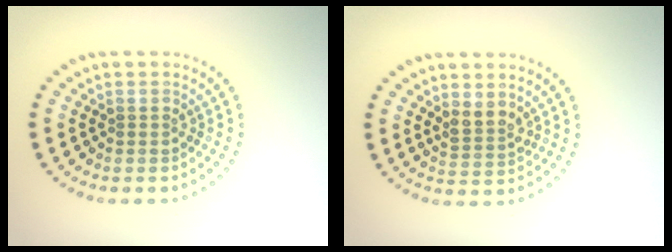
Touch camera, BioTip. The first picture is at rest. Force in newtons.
{"total": 2.0, "press": 1.7, "slide": 1.1}